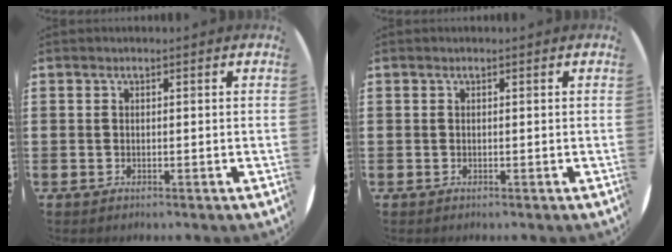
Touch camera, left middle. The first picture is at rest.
{"total": 0.0}